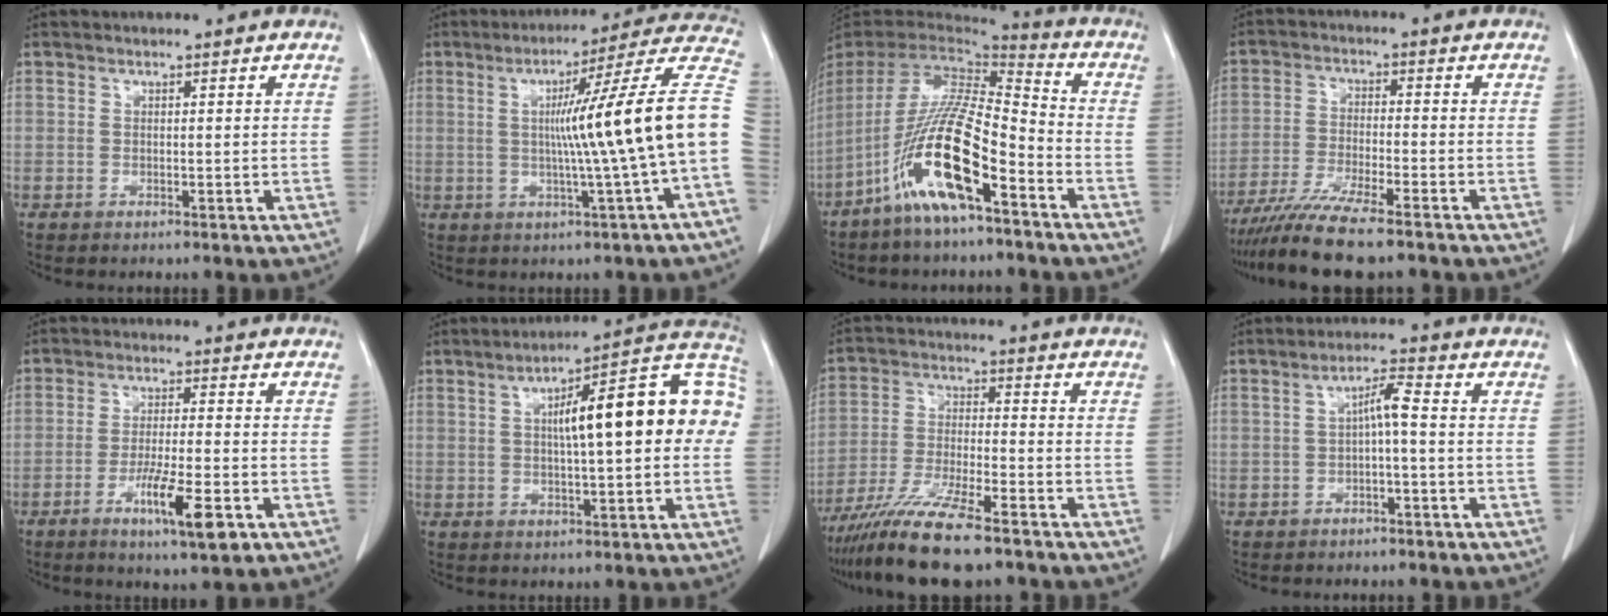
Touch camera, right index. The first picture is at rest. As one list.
[{"total": 17.3, "force": [-0.5, -2.1, 17.1], "torque": [-0.222, 0.022, -0.017]}, {"total": 17.4, "force": [-9.2, 2.8, 14.5], "torque": [-0.307, -0.024, -0.175]}, {"total": 10.1, "force": [-8.3, 0.2, 5.8], "torque": [-0.098, -0.027, -0.142]}, {"total": 8.5, "force": [-4.0, 0.7, 7.5], "torque": [-0.130, -0.015, -0.064]}, {"total": 18.9, "force": [2.7, 3.8, 18.3], "torque": [-0.256, 0.051, 0.033]}, {"total": 12.5, "force": [-9.8, 0.9, 7.8], "torque": [-0.146, -0.031, -0.172]}, {"total": 3.6, "force": [-0.3, 0.3, 3.6], "torque": [-0.063, 0.014, -0.003]}]